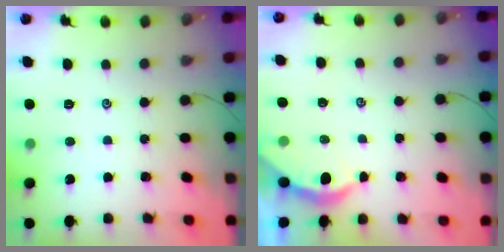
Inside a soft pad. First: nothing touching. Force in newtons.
{"total": 2.3, "press": 2.3, "slide": 0.5}